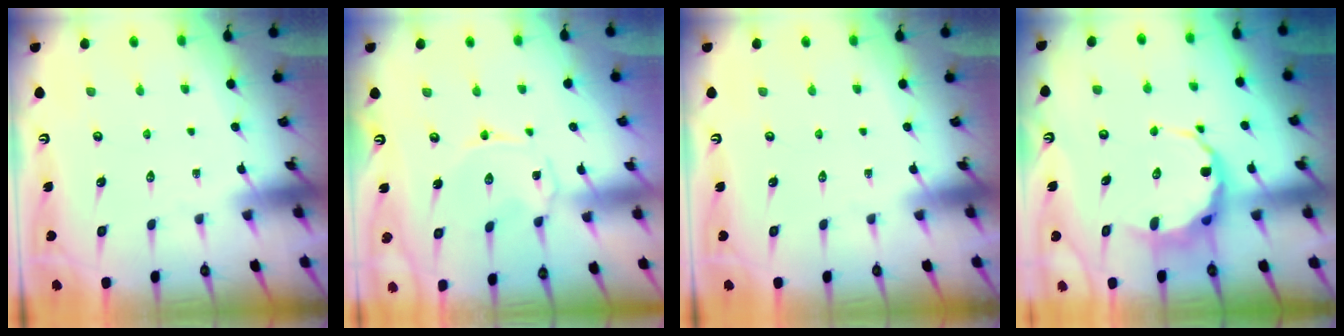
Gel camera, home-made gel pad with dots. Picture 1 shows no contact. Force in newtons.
{"total": 1.0, "press": 0.9, "slide": 0.3}
{"total": 0.0}
{"total": 6.9, "press": 6.7, "slide": 1.8}